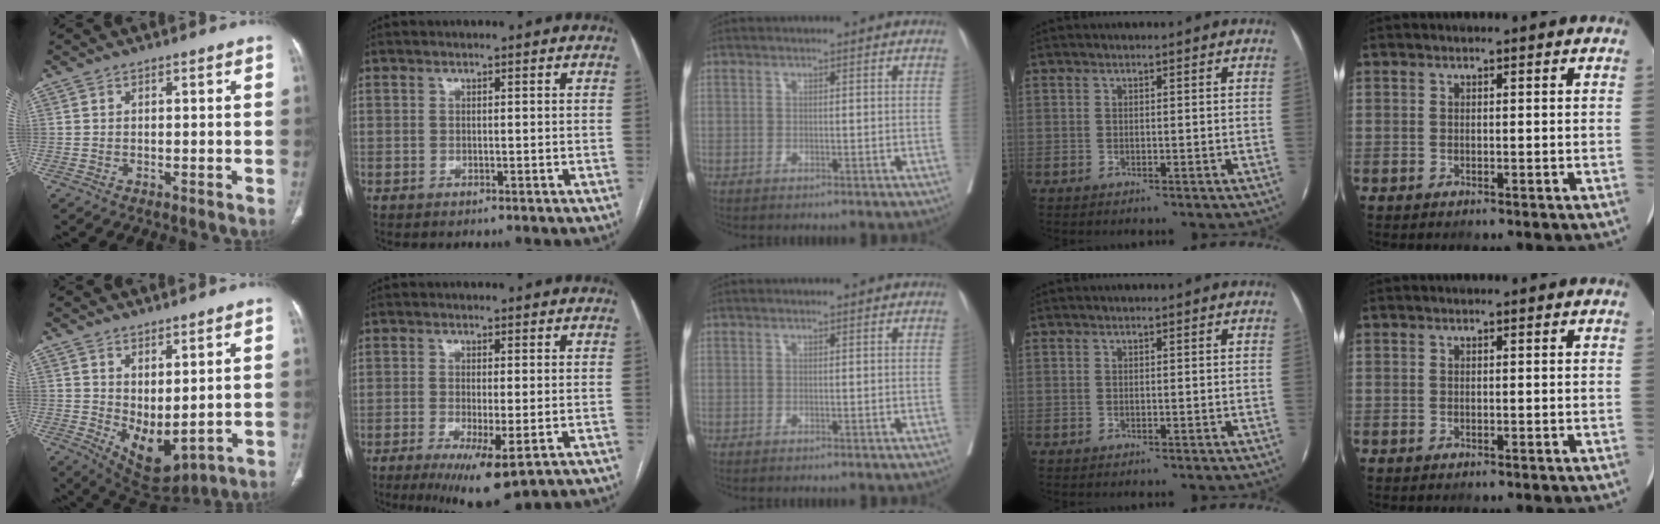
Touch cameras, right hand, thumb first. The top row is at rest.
{"thumb": {"total": 8.9, "force": [1.3, 4.5, 7.6], "torque": [-0.112, -0.027, 0.050]}, "index": {"total": 8.1, "force": [-3.8, 1.4, 7.0], "torque": [-0.112, -0.022, -0.054]}}